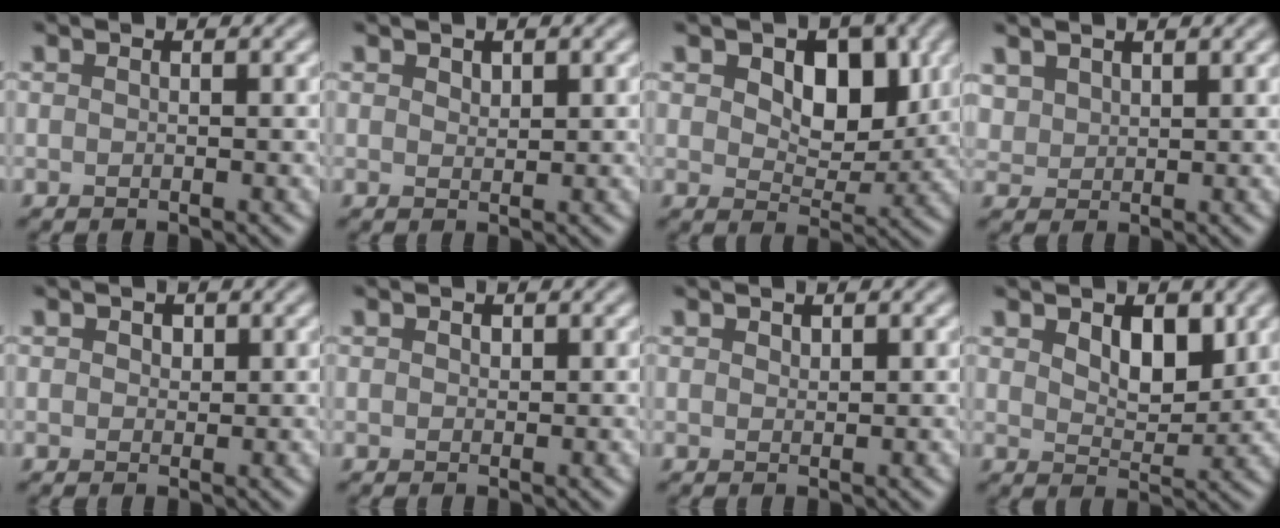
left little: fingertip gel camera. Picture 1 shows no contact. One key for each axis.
{"total": 0.9, "fx": 0.6, "fy": 0.5, "fz": 0.5, "tx": -0.010, "ty": -0.001, "tz": 0.011}
{"total": 5.7, "fx": 1.7, "fy": 3.6, "fz": 4.1, "tx": -0.065, "ty": -0.013, "tz": 0.015}
{"total": 2.0, "fx": 1.4, "fy": 1.2, "fz": 0.8, "tx": -0.029, "ty": -0.004, "tz": 0.037}
{"total": 1.3, "fx": 0.5, "fy": 1.0, "fz": 0.6, "tx": -0.013, "ty": 0.002, "tz": 0.003}
{"total": 0.5, "fx": 0.3, "fy": 0.4, "fz": 0.2, "tx": -0.005, "ty": -0.001, "tz": 0.003}
{"total": 0.6, "fx": 0.4, "fy": 0.3, "fz": 0.3, "tx": -0.007, "ty": -0.001, "tz": 0.006}
{"total": 3.6, "fx": 1.3, "fy": 2.1, "fz": 2.6, "tx": -0.052, "ty": -0.010, "tz": 0.019}